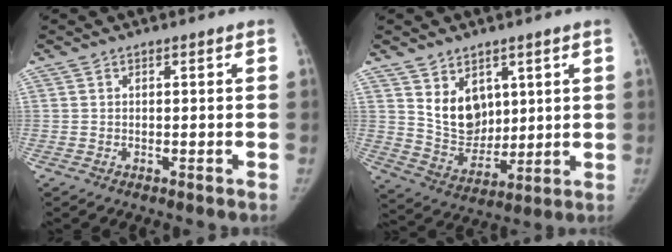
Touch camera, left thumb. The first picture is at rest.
{"total": 9.8, "force": [4.1, 7.2, 5.1], "torque": [-0.056, -0.039, 0.094]}